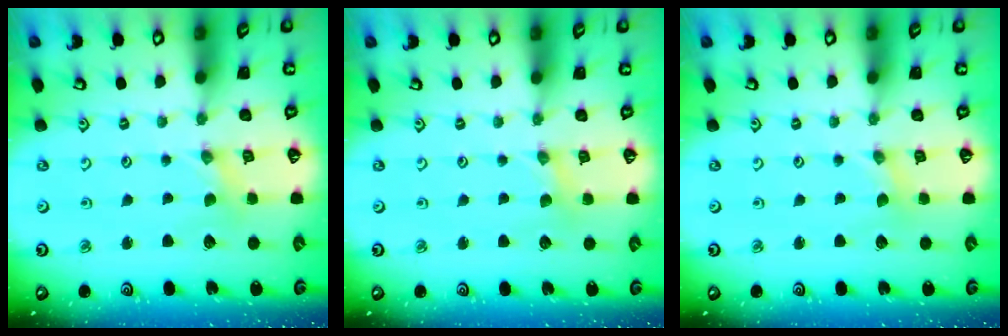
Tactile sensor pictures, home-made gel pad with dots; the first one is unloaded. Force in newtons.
{"total": 1.5, "press": 1.5, "slide": 0.3}
{"total": 0.0}